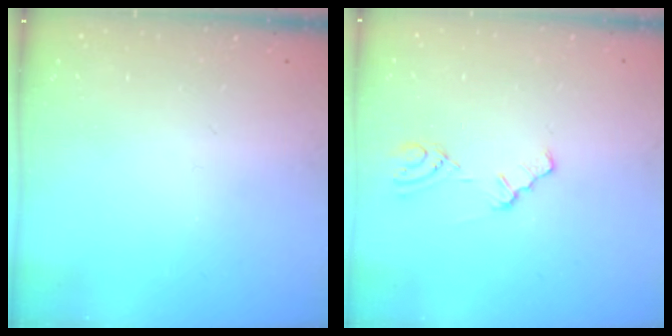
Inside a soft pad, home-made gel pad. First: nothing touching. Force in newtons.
{"total": 2.1, "press": 2.0, "slide": 0.3}